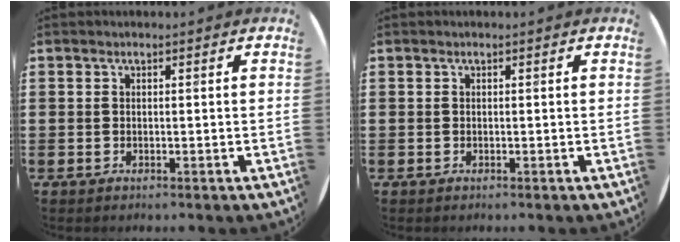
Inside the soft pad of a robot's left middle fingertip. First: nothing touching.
{"total": 0.0}